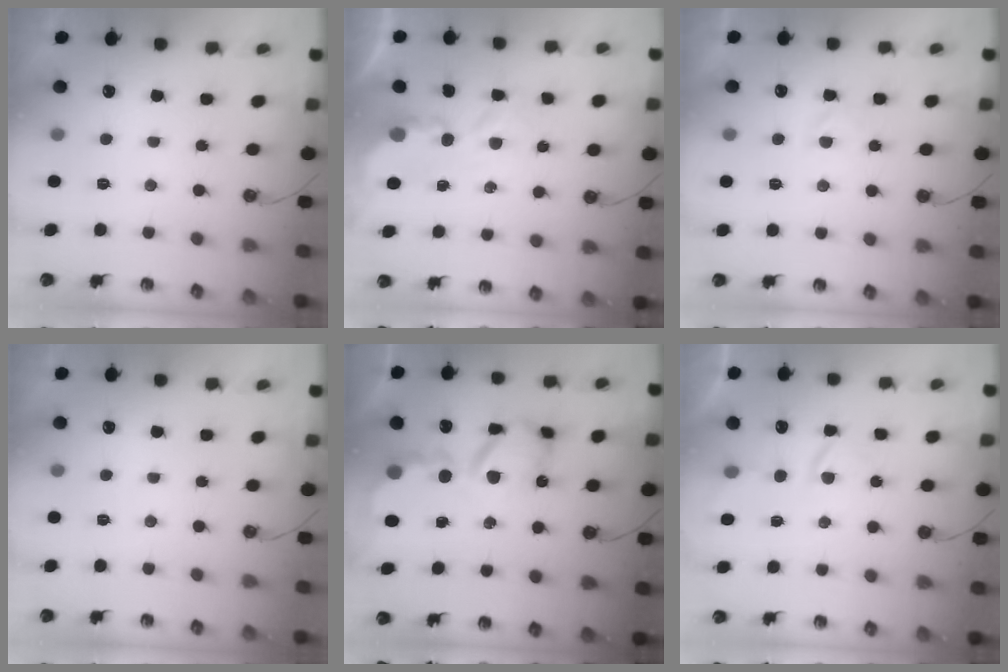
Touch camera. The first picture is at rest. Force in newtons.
{"total": 3.9, "press": 3.9, "slide": 0.1}
{"total": 2.4, "press": 2.4, "slide": 0.3}
{"total": 0.0}
{"total": 13.0, "press": 12.9, "slide": 1.2}
{"total": 3.1, "press": 3.1, "slide": 0.6}